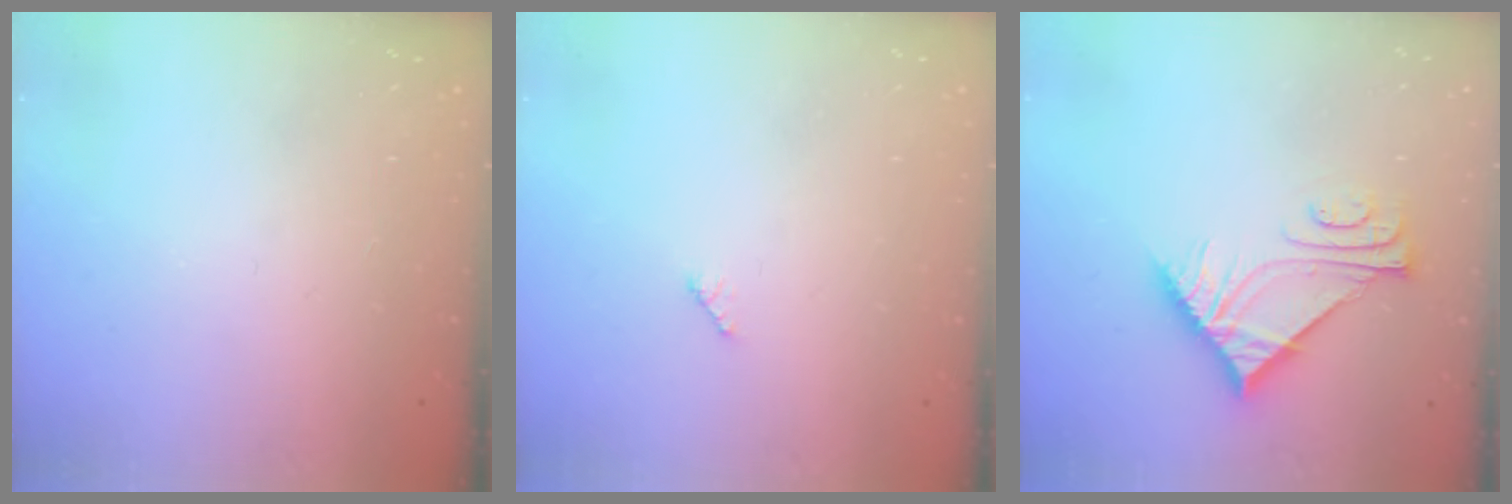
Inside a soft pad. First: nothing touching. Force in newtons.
{"total": 2.9, "press": 2.9, "slide": 0.4}
{"total": 7.7, "press": 7.7, "slide": 0.1}